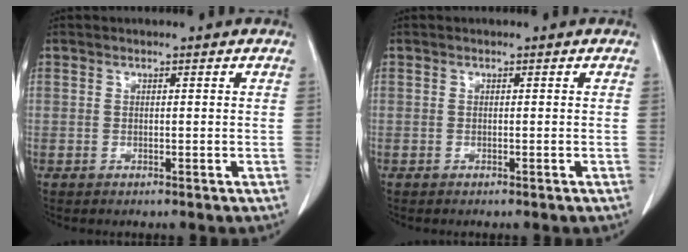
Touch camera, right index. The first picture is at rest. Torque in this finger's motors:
{"motor_torque": [-0.05, 0.00, -0.07, 0.00]}